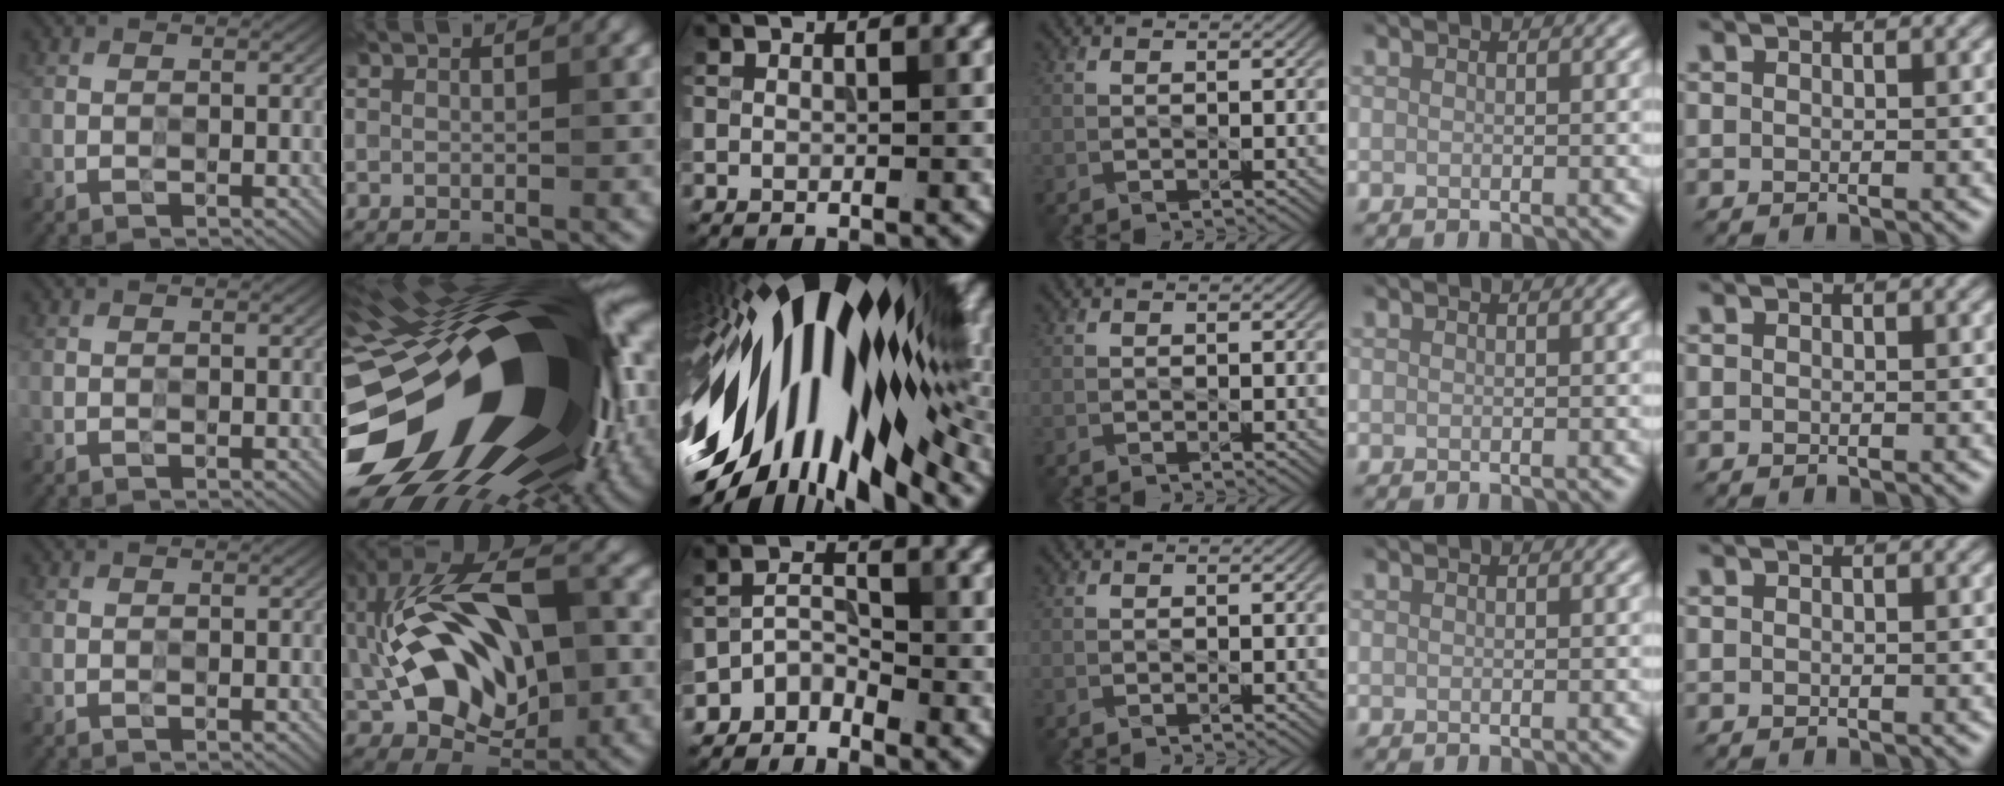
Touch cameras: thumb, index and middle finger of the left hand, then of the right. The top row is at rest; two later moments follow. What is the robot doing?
{"motion": "press", "object": "button"}